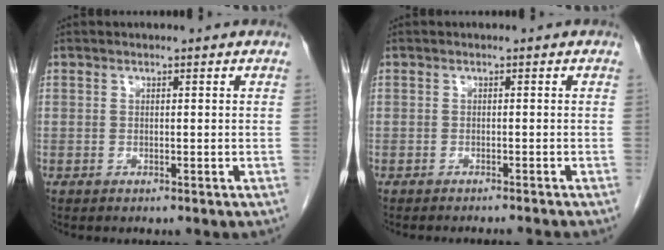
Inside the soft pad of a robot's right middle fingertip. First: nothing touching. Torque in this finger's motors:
{"motor_torque": [0.09, -0.03, 0.01, 0.02]}